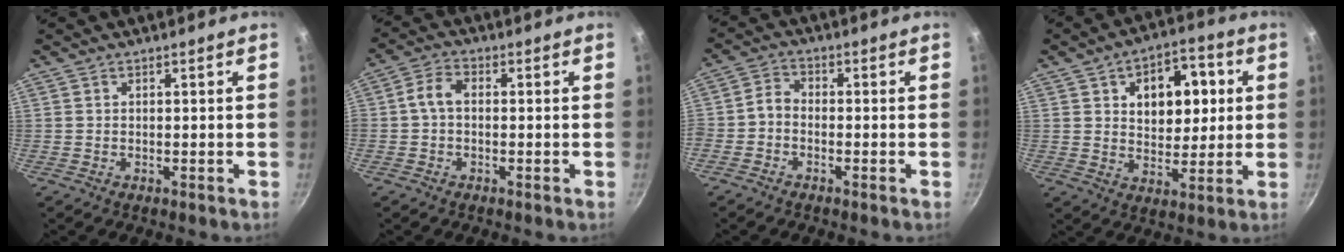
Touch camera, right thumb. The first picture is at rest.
{"total": 4.1, "force": [-0.2, 2.4, 3.4], "torque": [-0.072, 0.021, -0.015]}
{"total": 3.0, "force": [-1.6, 1.9, 1.7], "torque": [-0.040, 0.023, -0.042]}
{"total": 13.5, "force": [3.3, 8.8, 9.7], "torque": [-0.090, -0.003, 0.047]}